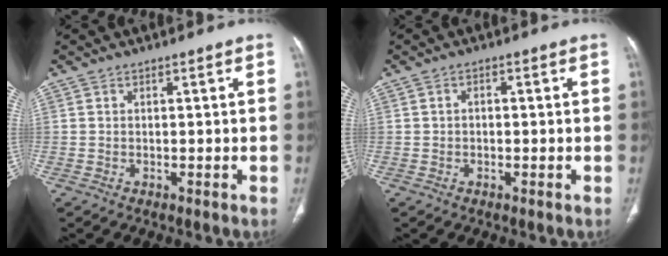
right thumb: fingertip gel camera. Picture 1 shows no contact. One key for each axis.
{"total": 1.0, "fx": 0.0, "fy": 0.8, "fz": 0.6, "tx": -0.007, "ty": 0.003, "tz": -0.003}